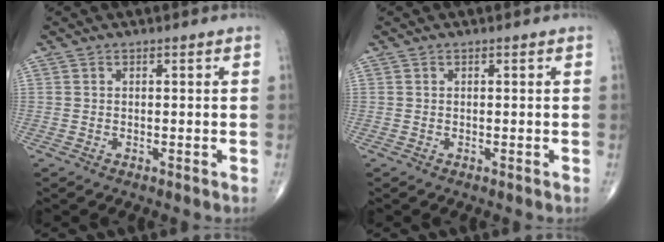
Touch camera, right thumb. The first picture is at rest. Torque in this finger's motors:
{"motor_torque": [0.00, 0.00, 0.04, 0.18, 0.00]}